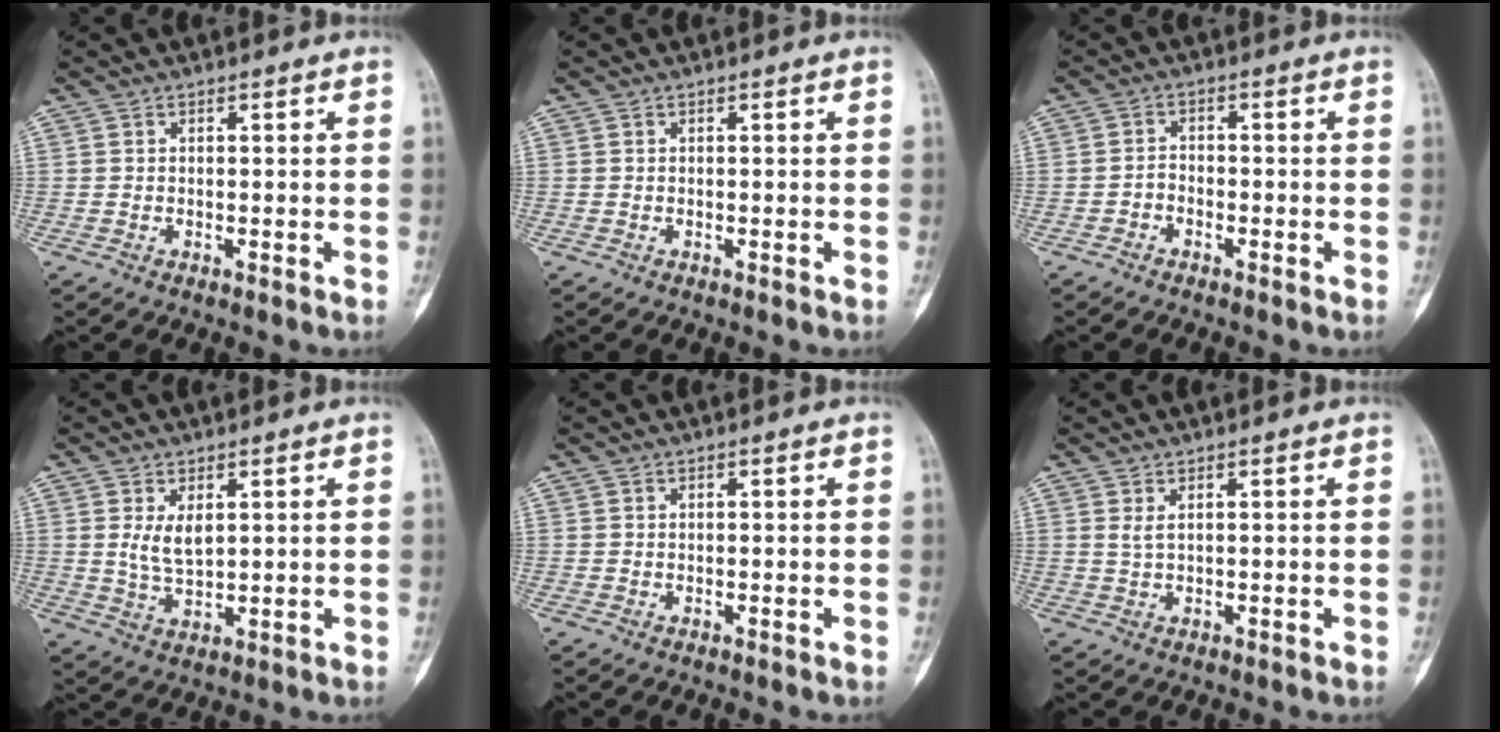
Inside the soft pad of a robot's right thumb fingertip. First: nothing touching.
{"total": 0.0}
{"total": 1.9, "force": [-1.2, 1.4, 0.7], "torque": [-0.007, 0.013, -0.026]}
{"total": 4.9, "force": [1.6, 2.5, 3.9], "torque": [-0.070, -0.015, 0.039]}
{"total": 0.0}
{"total": 1.5, "force": [0.7, 0.4, 1.2], "torque": [-0.030, 0.000, 0.019]}